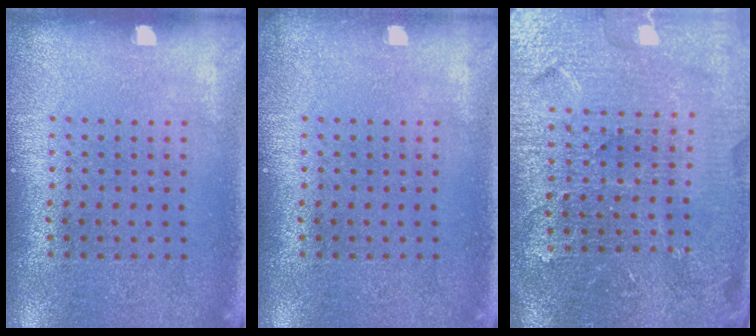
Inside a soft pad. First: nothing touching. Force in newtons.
{"total": 0.5, "press": 0.5, "slide": 0.1}
{"total": 4.8, "press": 4.5, "slide": 1.6}